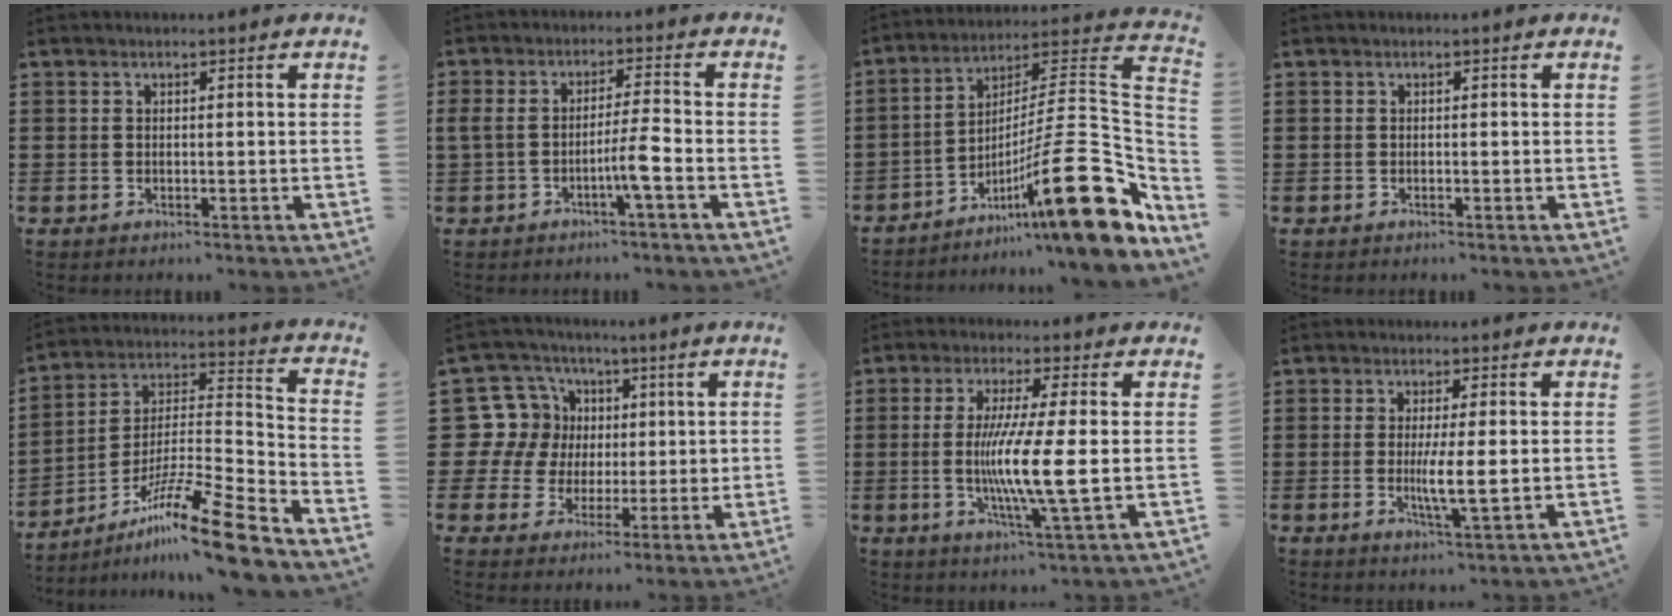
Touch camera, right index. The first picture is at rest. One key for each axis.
{"total": 5.0, "fx": -2.0, "fy": 0.1, "fz": 4.6, "tx": -0.095, "ty": -0.007, "tz": -0.042}
{"total": 19.8, "fx": -7.7, "fy": 3.7, "fz": 17.8, "tx": -0.265, "ty": 0.003, "tz": -0.127}
{"total": 0.0}
{"total": 15.4, "fx": -11.3, "fy": 1.4, "fz": 10.4, "tx": -0.164, "ty": 0.035, "tz": -0.204}
{"total": 11.5, "fx": 1.7, "fy": 10.9, "fz": 3.0, "tx": -0.120, "ty": -0.006, "tz": 0.034}
{"total": 9.2, "fx": -0.4, "fy": -0.1, "fz": 9.2, "tx": -0.177, "ty": -0.016, "tz": -0.014}
{"total": 4.6, "fx": -0.3, "fy": 0.2, "fz": 4.6, "tx": -0.081, "ty": -0.007, "tz": -0.007}